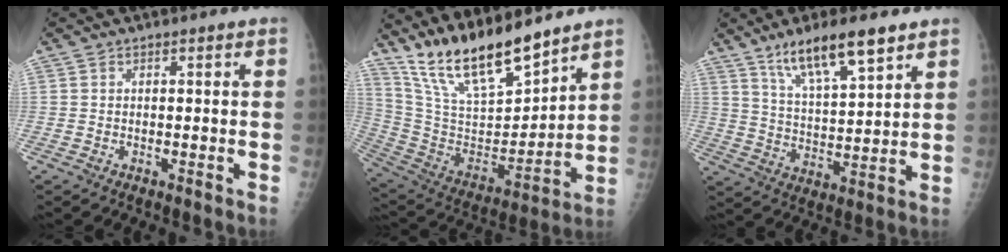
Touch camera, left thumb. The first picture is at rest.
{"total": 18.6, "force": [15.4, 4.5, 9.4], "torque": [-0.141, -0.087, 0.297]}
{"total": 12.9, "force": [8.5, 3.0, 9.2], "torque": [-0.148, -0.038, 0.158]}